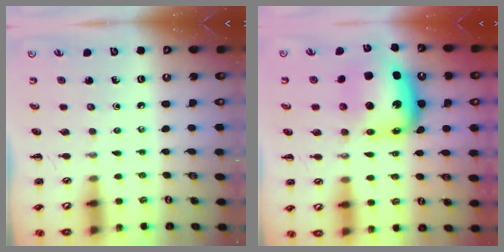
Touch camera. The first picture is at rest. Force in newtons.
{"total": 9.2, "press": 8.8, "slide": 2.9}